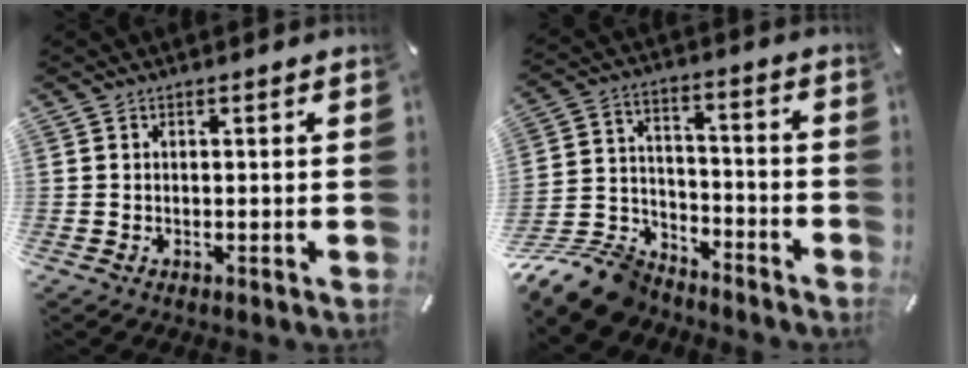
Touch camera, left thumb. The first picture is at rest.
{"total": 14.5, "force": [-11.9, 6.5, 5.0], "torque": [-0.093, 0.064, -0.218]}